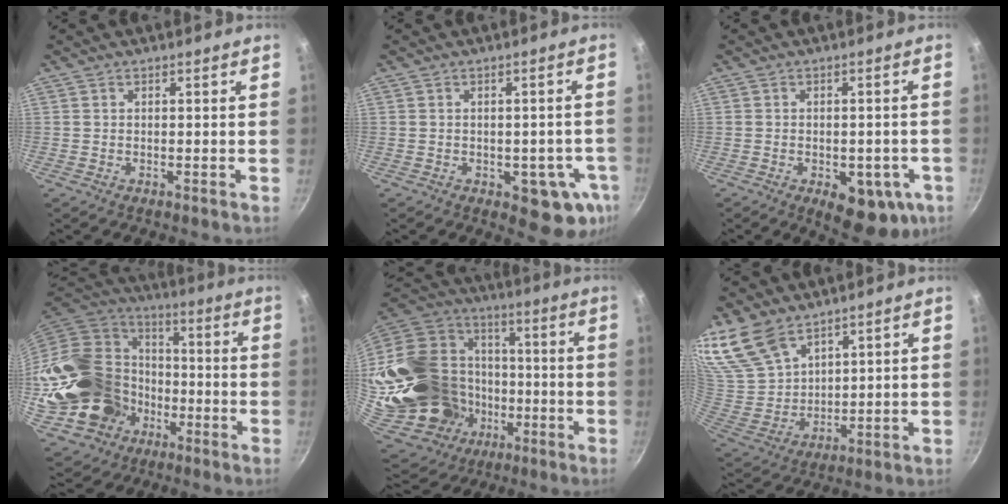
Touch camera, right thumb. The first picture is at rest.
{"total": 8.4, "force": [-2.6, 4.6, 6.5], "torque": [-0.038, 0.005, -0.028]}
{"total": 12.6, "force": [-4.7, 6.4, 9.8], "torque": [-0.078, 0.002, -0.050]}
{"total": 26.0, "force": [-6.8, 21.1, 13.5], "torque": [-0.232, 0.056, -0.097]}
{"total": 33.3, "force": [-6.2, 26.9, 18.7], "torque": [-0.360, 0.061, -0.072]}
{"total": 13.6, "force": [10.0, 7.1, 5.8], "torque": [-0.100, -0.046, 0.219]}